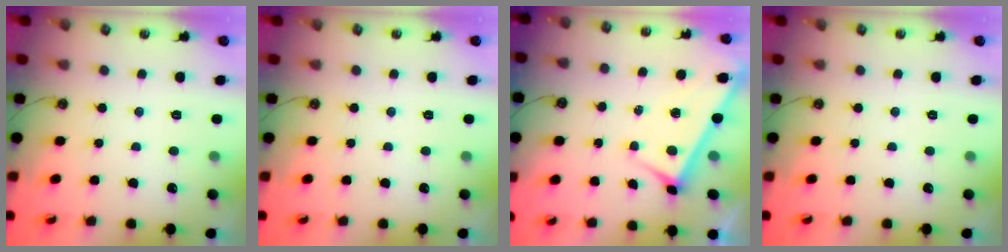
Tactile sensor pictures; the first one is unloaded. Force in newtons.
{"total": 0.0}
{"total": 3.7, "press": 3.7, "slide": 0.1}
{"total": 0.0}